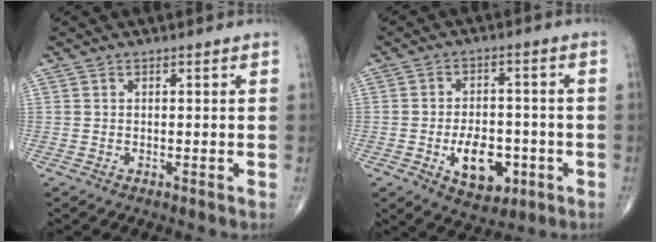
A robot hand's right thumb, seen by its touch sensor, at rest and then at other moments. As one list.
[{"total": 10.0, "force": [-3.2, 6.1, 7.3], "torque": [-0.087, 0.013, -0.039]}]